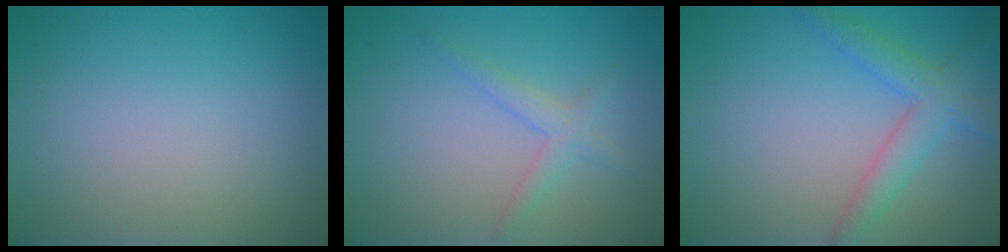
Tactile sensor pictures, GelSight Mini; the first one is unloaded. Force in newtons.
{"total": 1.8, "press": 1.8, "slide": 0.1}
{"total": 3.5, "press": 3.5, "slide": 0.1}